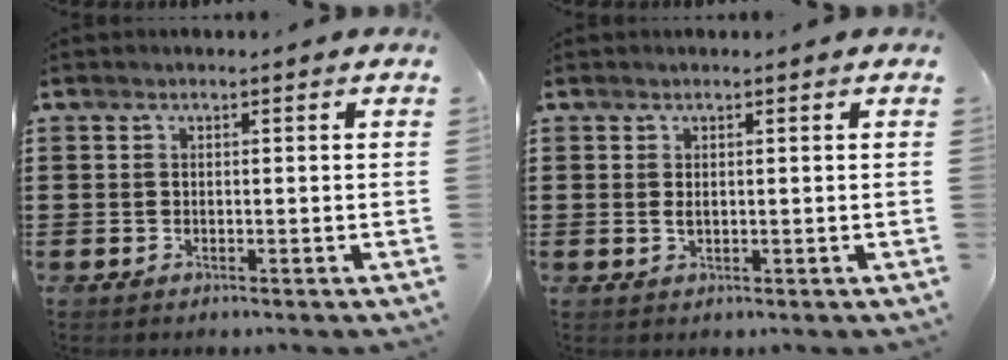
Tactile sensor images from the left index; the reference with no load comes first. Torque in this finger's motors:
{"motor_torque": [0.41, 0.18, 0.17, 0.04]}